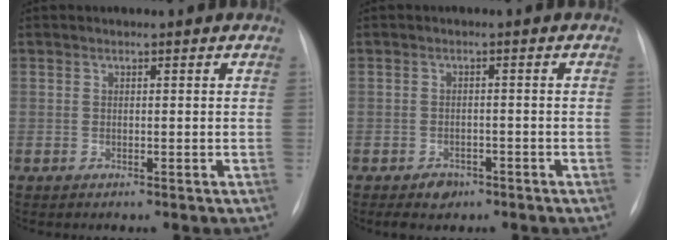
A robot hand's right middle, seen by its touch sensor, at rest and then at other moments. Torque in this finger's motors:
{"motor_torque": [0.39, -0.46, 0.02, 0.00]}